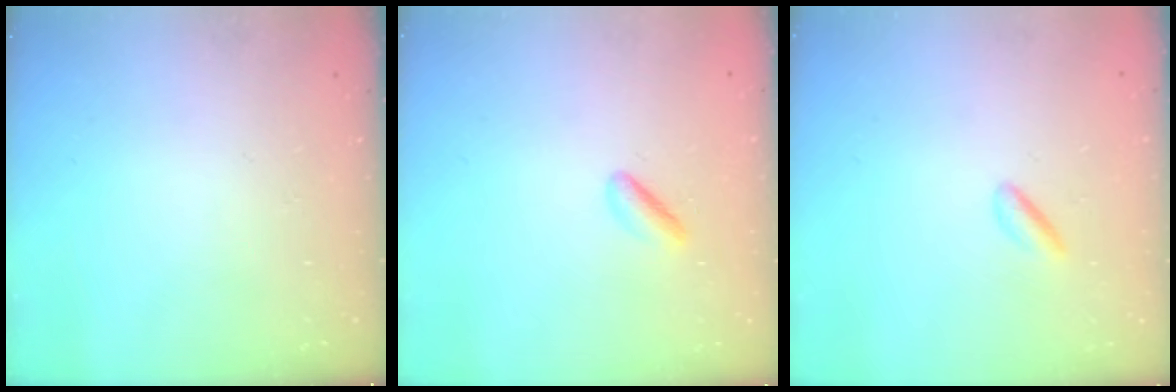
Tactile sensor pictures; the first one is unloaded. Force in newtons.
{"total": 2.3, "press": 2.1, "slide": 0.9}
{"total": 1.9, "press": 1.7, "slide": 0.7}